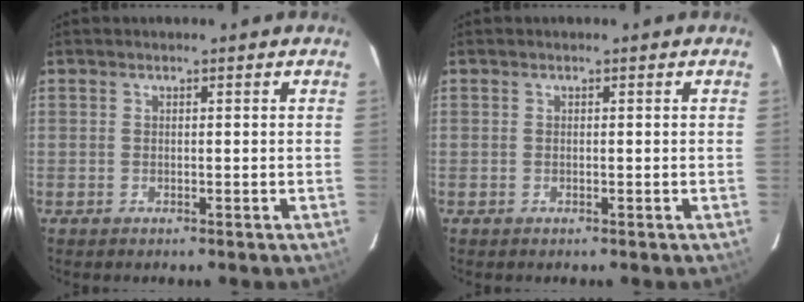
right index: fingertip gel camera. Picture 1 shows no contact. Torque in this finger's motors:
{"motor_torque": [0.00, 0.00, 0.02, 0.01]}